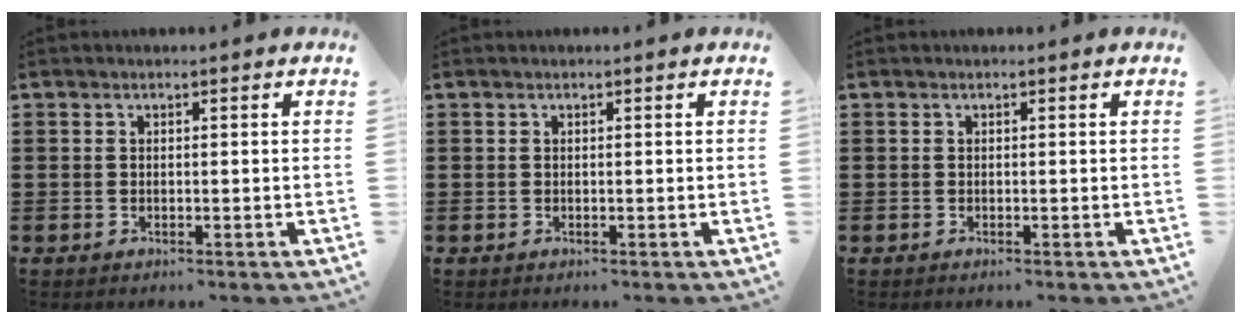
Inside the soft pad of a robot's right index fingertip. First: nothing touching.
{"total": 0.0}
{"total": 0.0}